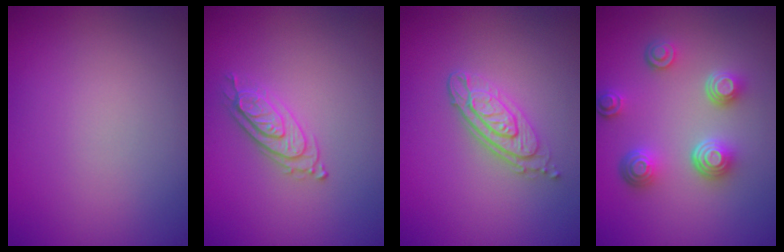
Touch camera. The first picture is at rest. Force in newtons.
{"total": 2.2, "press": 2.2, "slide": 0.4}
{"total": 3.4, "press": 2.8, "slide": 1.9}
{"total": 4.4, "press": 3.4, "slide": 2.8}